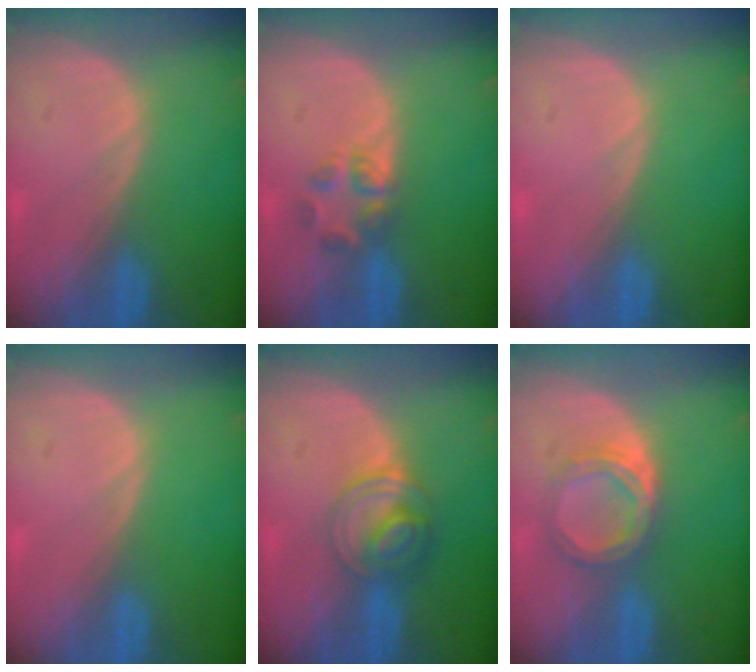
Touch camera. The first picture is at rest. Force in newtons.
{"total": 3.5, "press": 3.4, "slide": 0.8}
{"total": 0.0}
{"total": 0.0}
{"total": 6.2, "press": 5.3, "slide": 3.1}
{"total": 5.0, "press": 4.7, "slide": 1.6}